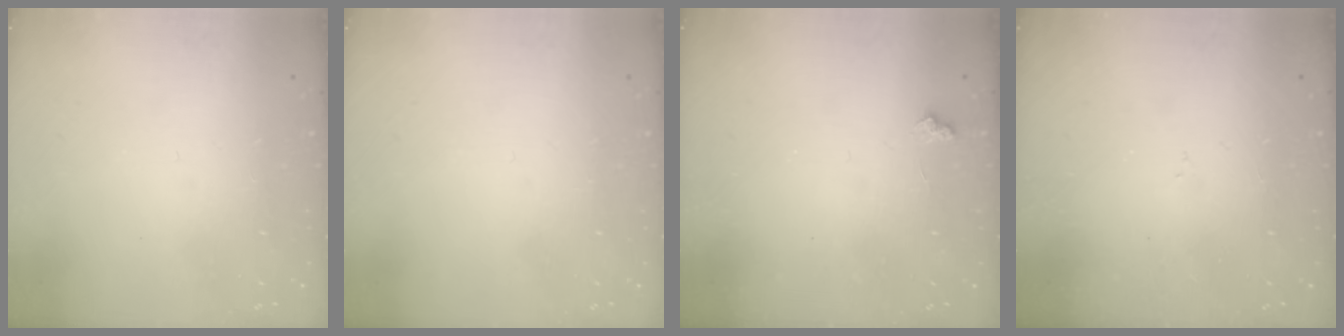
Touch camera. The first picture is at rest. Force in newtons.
{"total": 0.0}
{"total": 3.2, "press": 3.2, "slide": 0.6}
{"total": 6.4, "press": 6.3, "slide": 0.8}